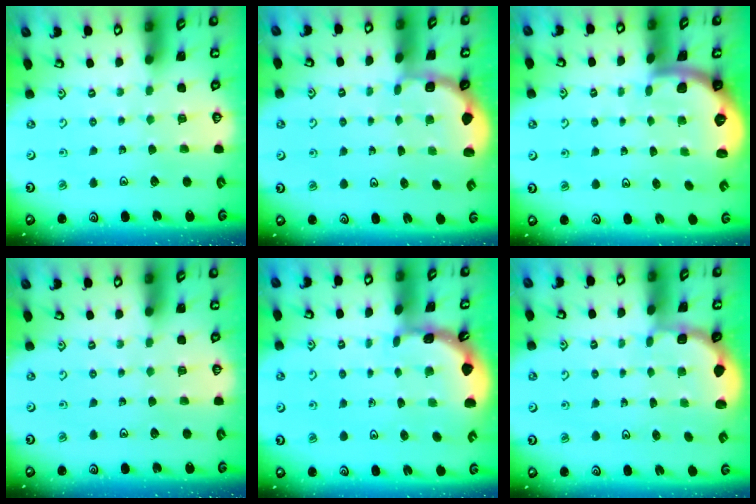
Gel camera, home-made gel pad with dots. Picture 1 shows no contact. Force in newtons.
{"total": 1.9, "press": 1.8, "slide": 0.7}
{"total": 1.6, "press": 1.6, "slide": 0.1}
{"total": 0.0}
{"total": 1.6, "press": 1.6, "slide": 0.1}
{"total": 2.0, "press": 1.8, "slide": 0.7}